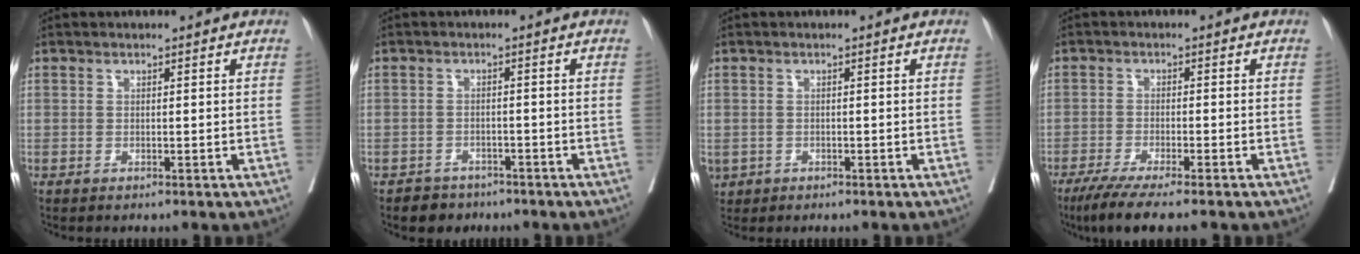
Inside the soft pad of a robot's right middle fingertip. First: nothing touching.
{"total": 3.3, "force": [-2.6, 2.0, 0.1], "torque": [-0.015, 0.005, -0.039]}
{"total": 2.6, "force": [-1.1, 2.0, 1.1], "torque": [-0.032, -0.003, -0.012]}
{"total": 7.8, "force": [-6.1, 0.0, 4.8], "torque": [-0.077, -0.021, -0.099]}